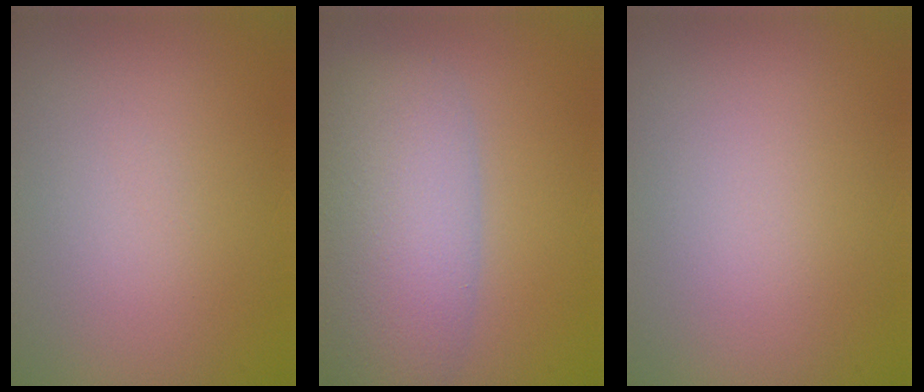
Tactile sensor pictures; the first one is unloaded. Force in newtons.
{"total": 7.7, "press": 7.7, "slide": 0.3}
{"total": 0.0}